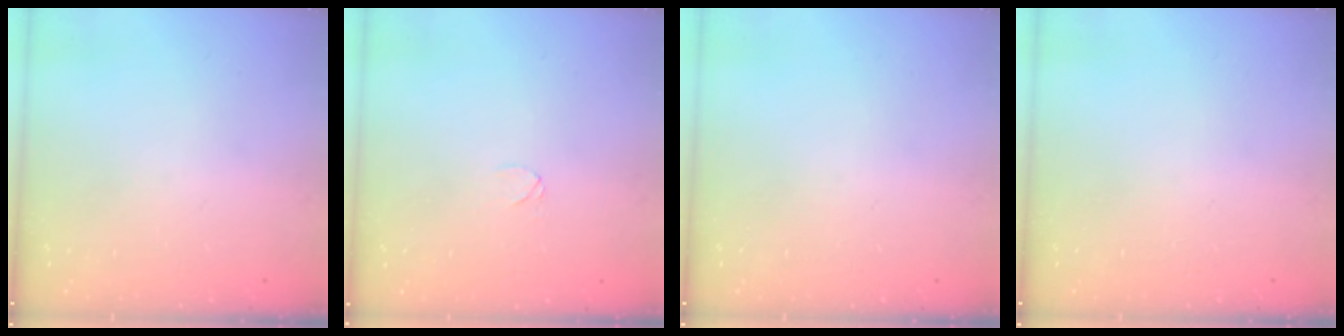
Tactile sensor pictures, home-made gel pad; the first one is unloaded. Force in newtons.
{"total": 3.7, "press": 3.7, "slide": 0.3}
{"total": 0.0}
{"total": 0.0}